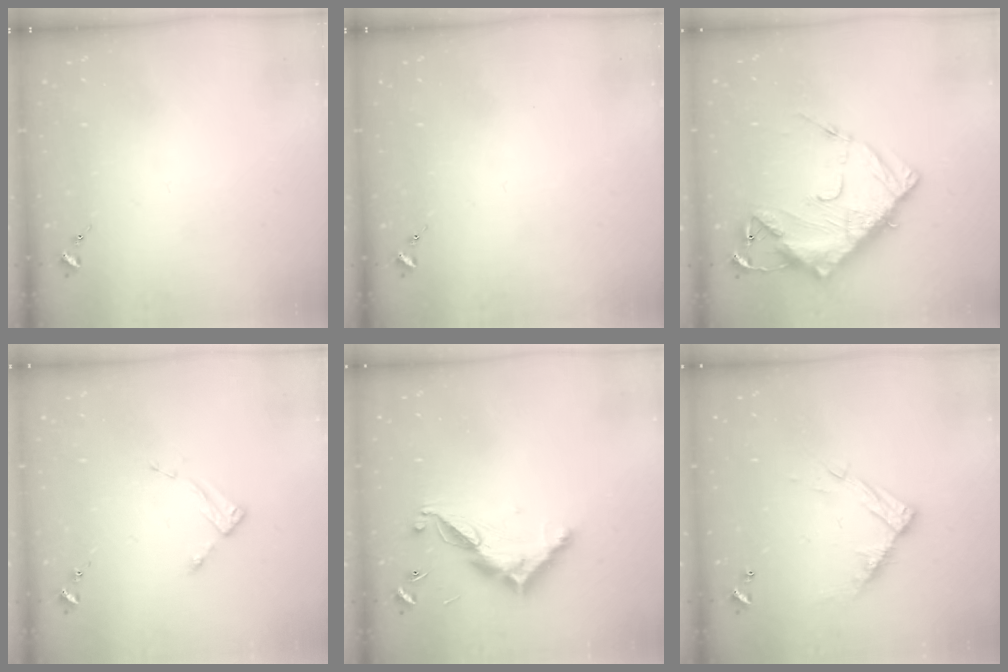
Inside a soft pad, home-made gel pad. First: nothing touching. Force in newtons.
{"total": 0.0}
{"total": 16.9, "press": 16.8, "slide": 1.8}
{"total": 2.7, "press": 2.7, "slide": 0.4}
{"total": 12.2, "press": 12.1, "slide": 0.3}
{"total": 11.4, "press": 11.4, "slide": 0.7}